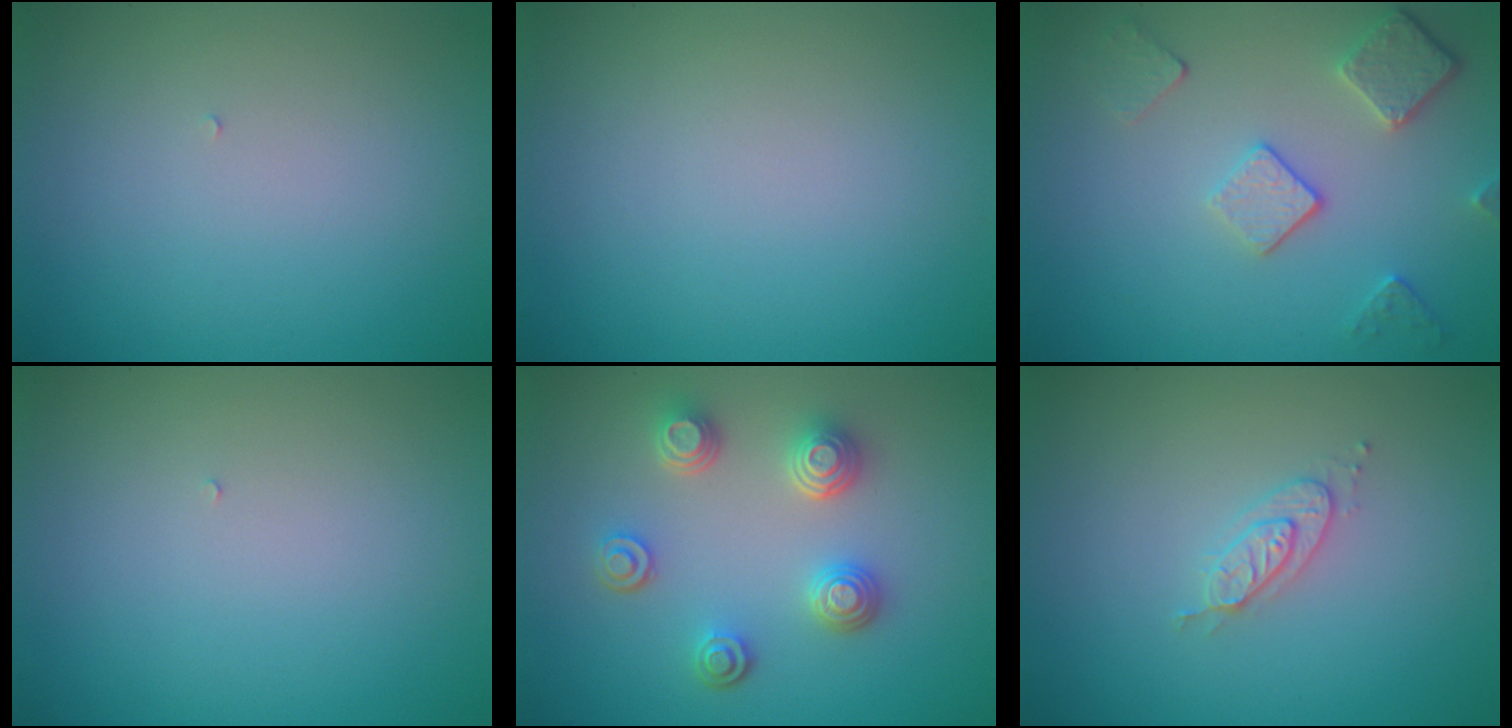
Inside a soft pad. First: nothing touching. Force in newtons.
{"total": 0.0}
{"total": 3.6, "press": 3.0, "slide": 2.1}
{"total": 0.0}
{"total": 4.0, "press": 3.3, "slide": 2.1}
{"total": 2.0, "press": 2.0, "slide": 0.4}